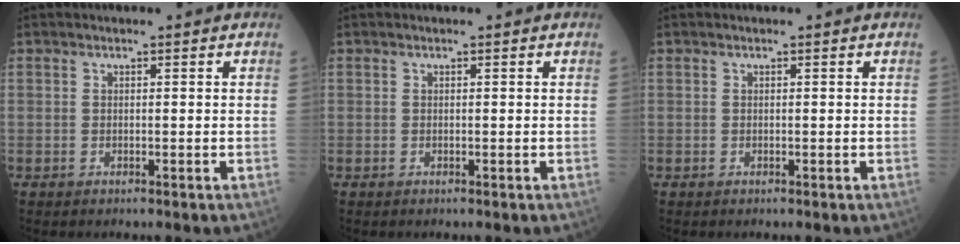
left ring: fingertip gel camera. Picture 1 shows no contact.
{"total": 0.0}
{"total": 0.0}